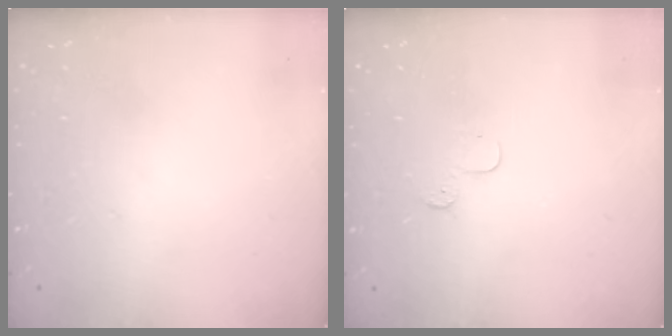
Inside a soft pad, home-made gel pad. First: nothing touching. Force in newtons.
{"total": 3.5, "press": 3.5, "slide": 0.4}